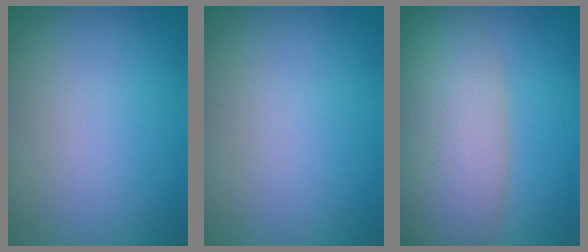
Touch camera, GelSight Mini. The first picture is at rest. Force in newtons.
{"total": 0.0}
{"total": 8.5, "press": 8.5, "slide": 0.8}